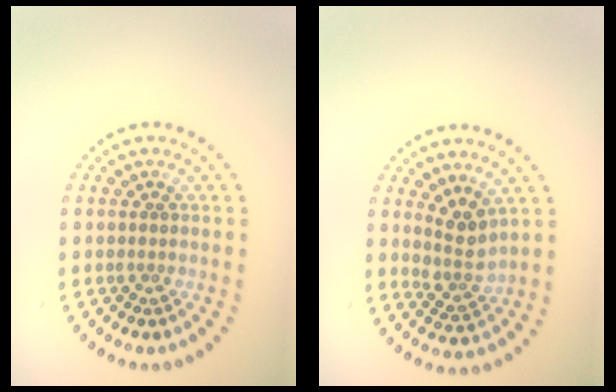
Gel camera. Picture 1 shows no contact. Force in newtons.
{"total": 2.8, "press": 2.2, "slide": 1.7}